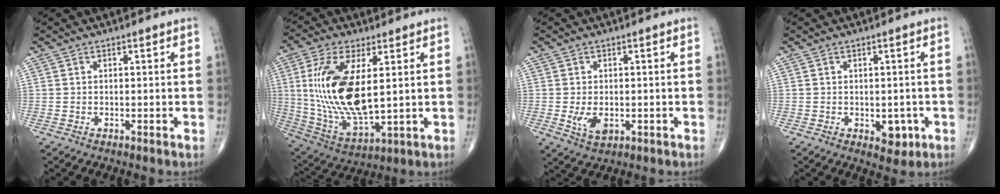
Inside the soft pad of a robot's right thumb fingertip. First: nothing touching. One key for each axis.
{"total": 18.5, "fx": 2.7, "fy": 8.0, "fz": 16.5, "tx": -0.337, "ty": -0.021, "tz": 0.065}
{"total": 4.3, "fx": -0.8, "fy": 2.6, "fz": 3.4, "tx": -0.058, "ty": -0.007, "tz": -0.008}
{"total": 3.9, "fx": -1.1, "fy": 2.5, "fz": 2.7, "tx": -0.011, "ty": 0.001, "tz": -0.008}